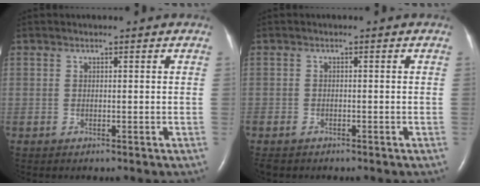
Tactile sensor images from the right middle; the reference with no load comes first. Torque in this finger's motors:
{"motor_torque": [1.00, -1.14, 0.58, 0.10]}